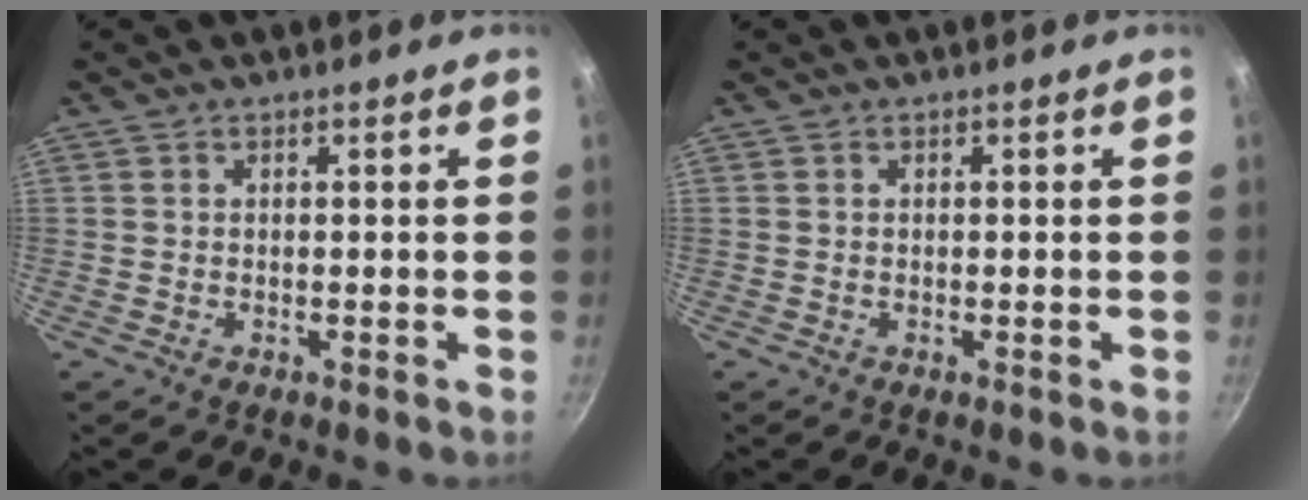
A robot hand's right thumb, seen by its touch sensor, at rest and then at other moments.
{"total": 0.0}